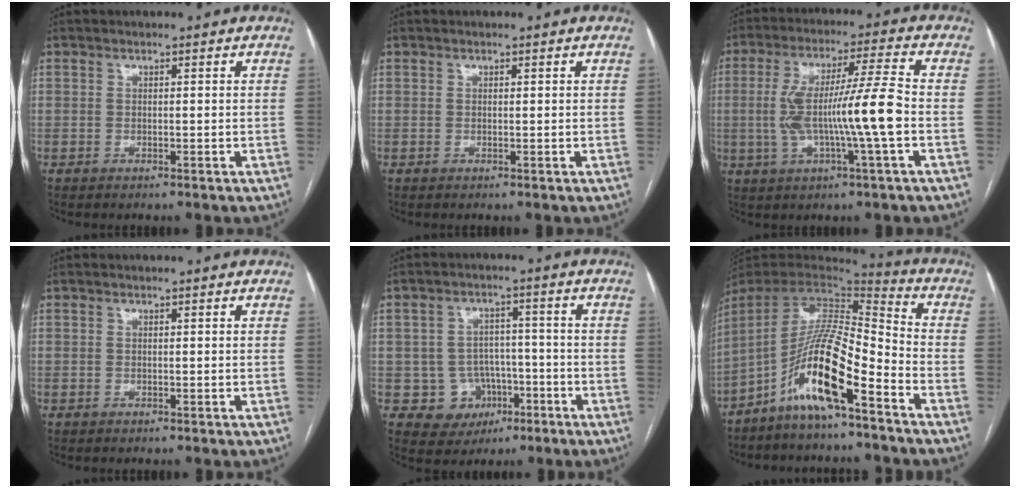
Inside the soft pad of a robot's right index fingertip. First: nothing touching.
{"total": 0.0}
{"total": 12.2, "force": [-1.5, -0.4, 12.0], "torque": [-0.232, 0.010, -0.030]}
{"total": 0.0}
{"total": 7.0, "force": [-2.4, 6.5, 1.1], "torque": [-0.008, 0.016, -0.027]}
{"total": 14.3, "force": [-8.1, 1.3, 11.8], "torque": [-0.221, 0.005, -0.150]}